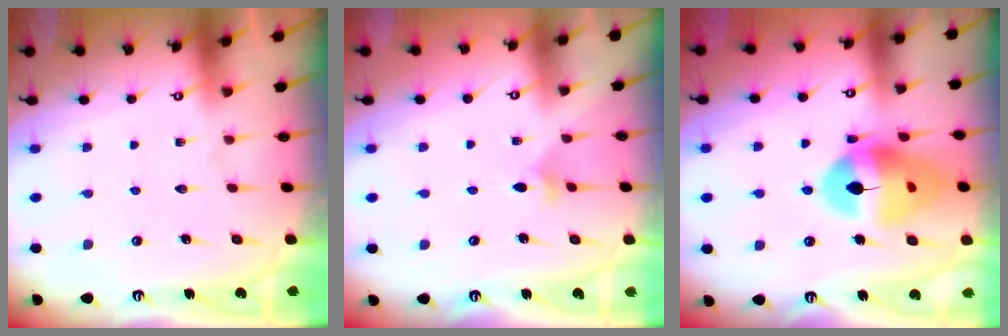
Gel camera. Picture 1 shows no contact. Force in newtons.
{"total": 4.0, "press": 3.9, "slide": 0.8}
{"total": 16.9, "press": 16.8, "slide": 2.0}